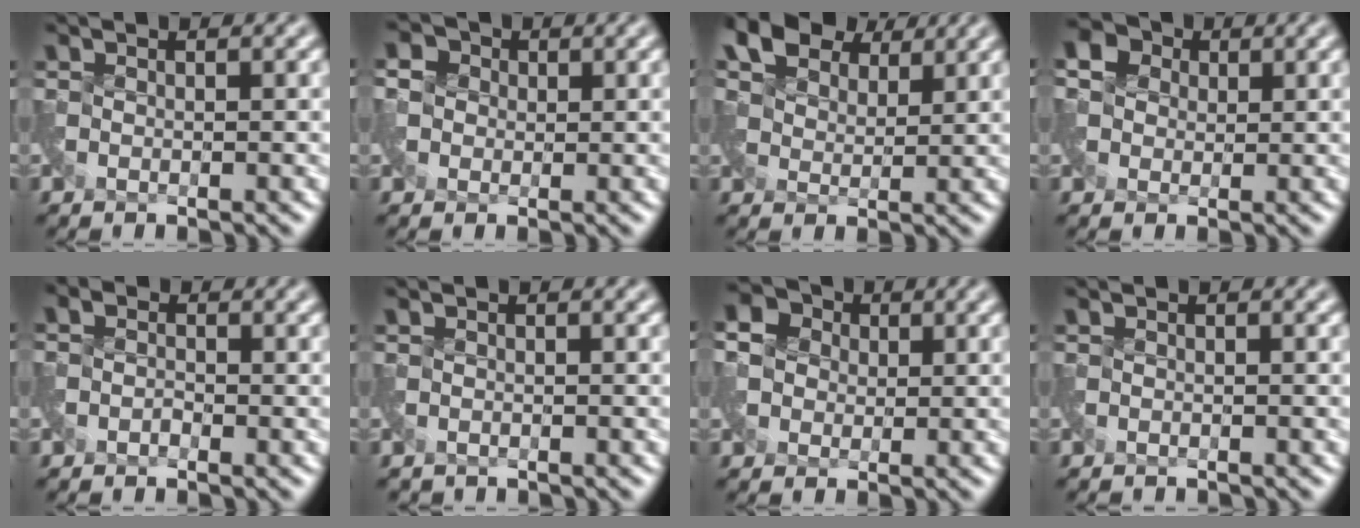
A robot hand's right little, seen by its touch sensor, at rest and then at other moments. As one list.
[{"total": 1.8, "force": [0.0, 1.8, 0.3], "torque": [0.002, 0.011, 0.000]}, {"total": 5.8, "force": [4.4, 3.0, 2.3], "torque": [-0.057, 0.014, 0.077]}, {"total": 5.6, "force": [1.7, 4.7, 2.6], "torque": [-0.048, 0.032, -0.001]}, {"total": 0.7, "force": [-0.6, 0.1, -0.3], "torque": [0.008, -0.002, -0.014]}, {"total": 0.7, "force": [-0.7, 0.2, -0.2], "torque": [0.002, -0.009, -0.017]}, {"total": 3.3, "force": [0.1, 3.1, 1.1], "torque": [-0.023, 0.016, 0.000]}, {"total": 0.8, "force": [-0.8, -0.2, -0.1], "torque": [0.001, -0.012, -0.020]}]